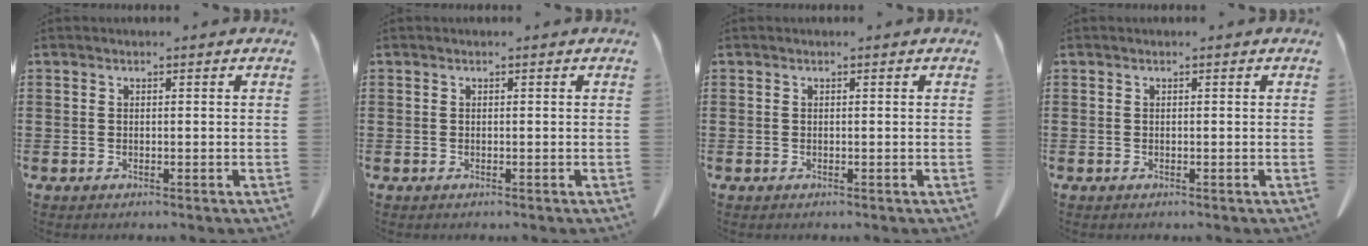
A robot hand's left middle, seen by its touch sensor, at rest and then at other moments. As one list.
[{"total": 0.0}, {"total": 0.0}, {"total": 0.0}]